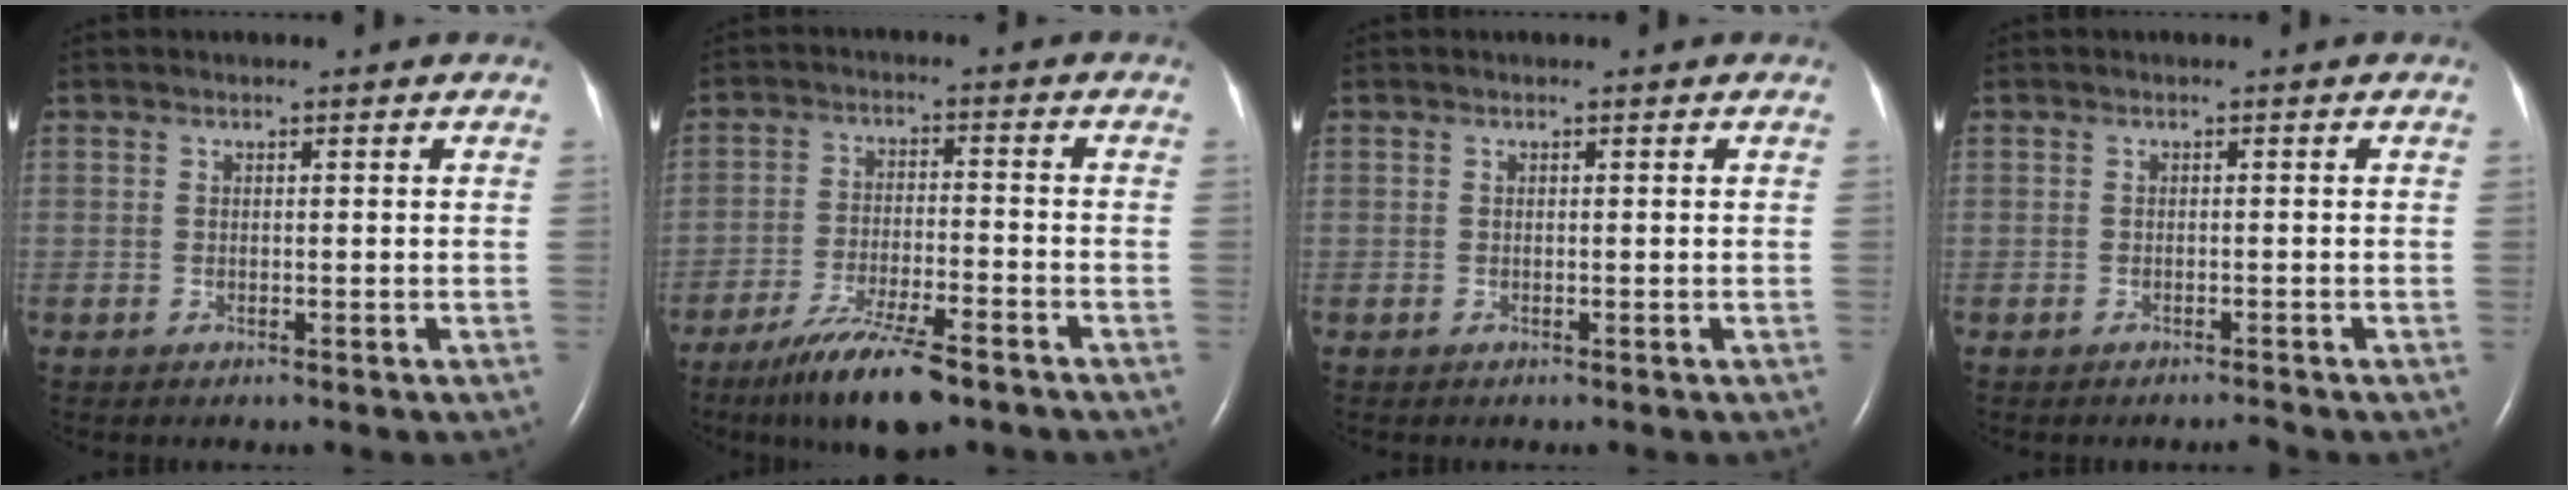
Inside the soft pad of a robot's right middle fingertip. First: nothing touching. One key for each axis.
{"total": 10.6, "fx": -7.7, "fy": 1.6, "fz": 7.1, "tx": -0.132, "ty": -0.025, "tz": -0.132}
{"total": 0.0}
{"total": 0.7, "fx": -0.7, "fy": -0.1, "fz": 0.2, "tx": -0.003, "ty": -0.002, "tz": -0.009}